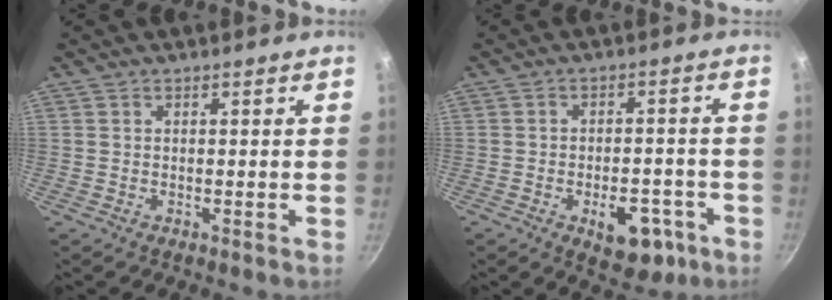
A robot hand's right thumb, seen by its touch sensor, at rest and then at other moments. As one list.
[{"total": 9.9, "force": [-4.1, 5.7, 7.0], "torque": [-0.056, 0.021, -0.045]}]